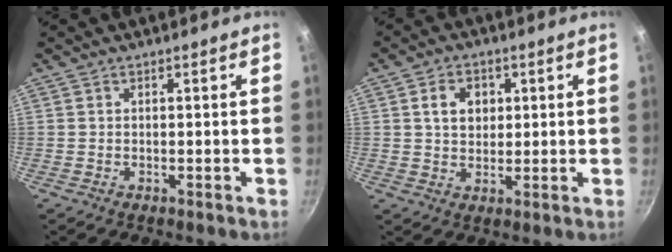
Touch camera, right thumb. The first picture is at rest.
{"total": 5.9, "force": [1.6, 4.5, 3.4], "torque": [-0.038, 0.001, 0.026]}